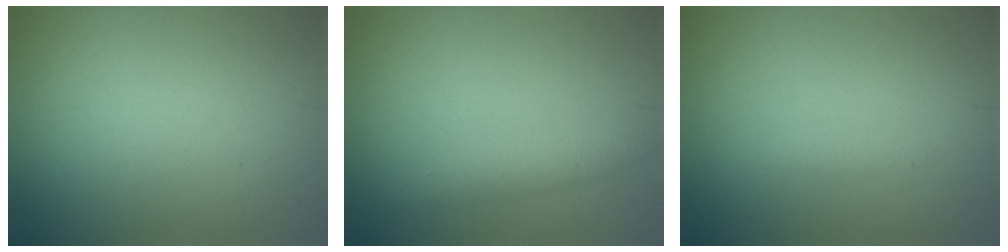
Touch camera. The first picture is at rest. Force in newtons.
{"total": 2.0, "press": 1.9, "slide": 0.2}
{"total": 0.6, "press": 0.6, "slide": 0.1}